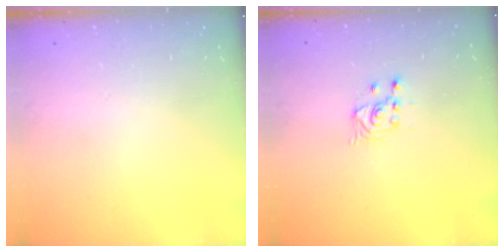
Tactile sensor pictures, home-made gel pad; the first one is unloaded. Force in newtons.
{"total": 2.6, "press": 2.6, "slide": 0.1}